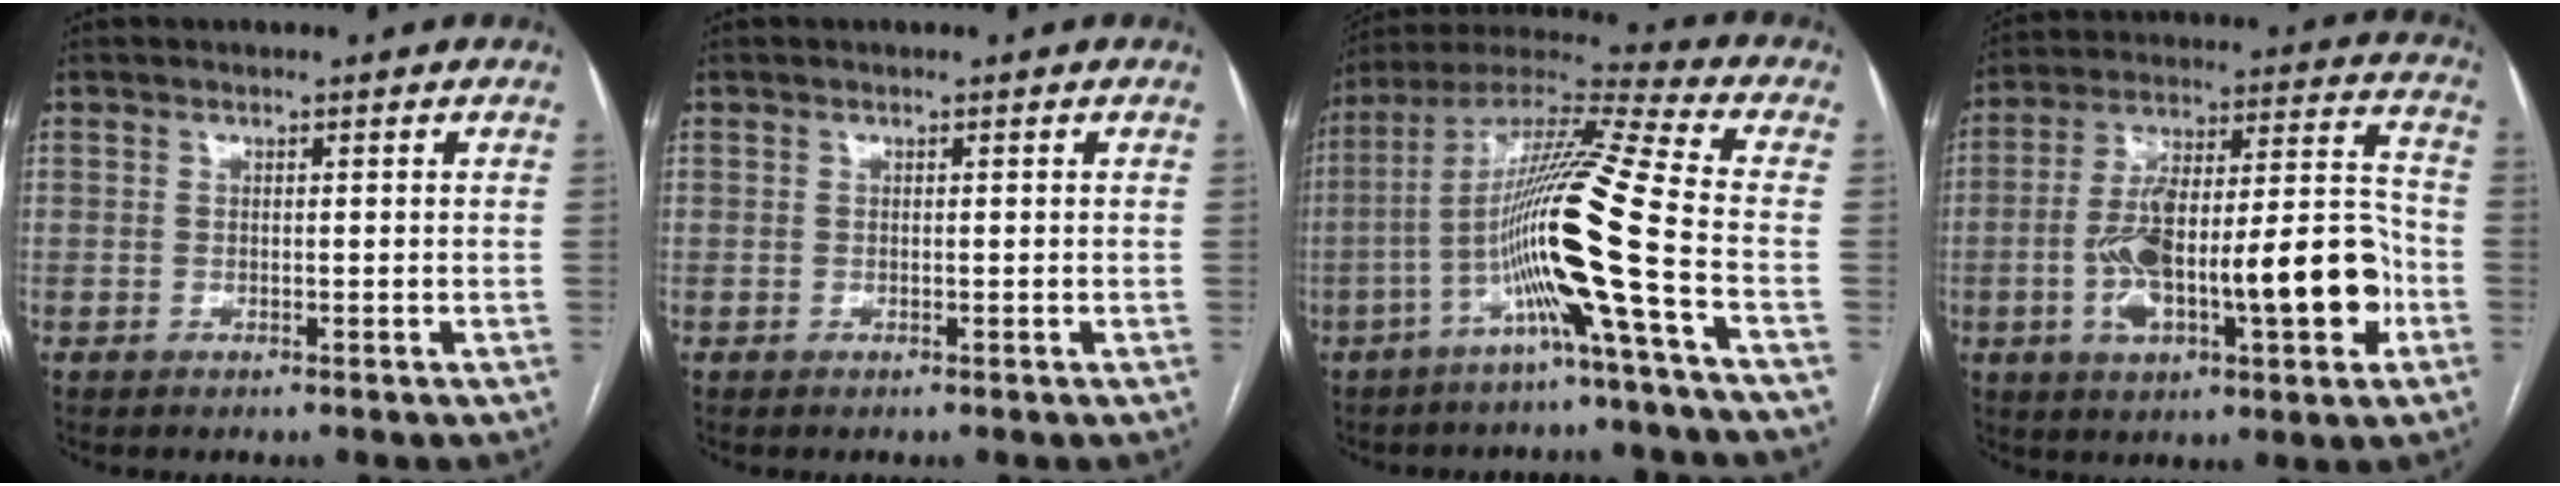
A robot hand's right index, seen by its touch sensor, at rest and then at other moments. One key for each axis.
{"total": 0.0}
{"total": 16.6, "fx": -5.2, "fy": -2.2, "fz": 15.6, "tx": -0.297, "ty": 0.002, "tz": -0.109}
{"total": 22.1, "fx": -5.9, "fy": 5.5, "fz": 20.5, "tx": -0.321, "ty": 0.027, "tz": -0.082}